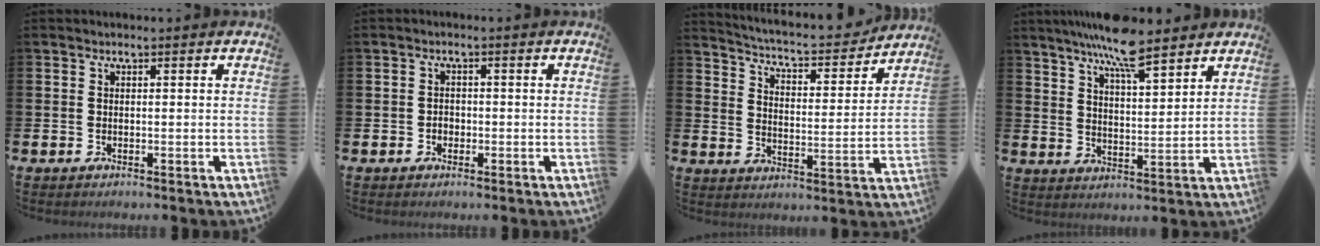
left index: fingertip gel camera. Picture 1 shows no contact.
{"total": 1.3, "force": [-0.4, 1.1, 0.6], "torque": [-0.002, 0.000, -0.012]}
{"total": 5.4, "force": [5.3, 0.7, 1.2], "torque": [-0.051, -0.045, 0.084]}
{"total": 8.0, "force": [7.3, 0.9, 3.2], "torque": [-0.078, -0.033, 0.130]}